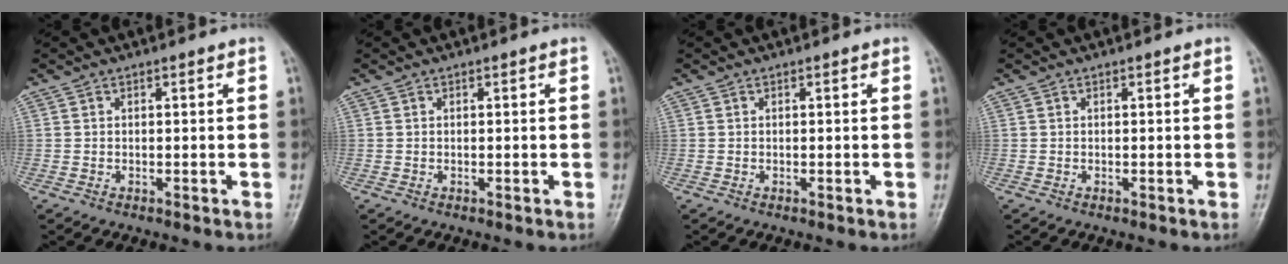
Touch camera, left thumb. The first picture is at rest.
{"total": 0.0}
{"total": 0.0}
{"total": 0.0}